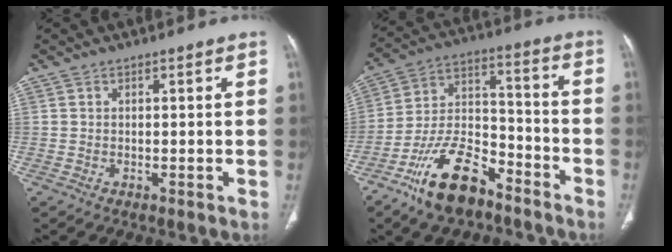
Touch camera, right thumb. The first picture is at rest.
{"total": 15.7, "force": [-10.4, 7.2, 9.2], "torque": [-0.154, 0.076, -0.191]}